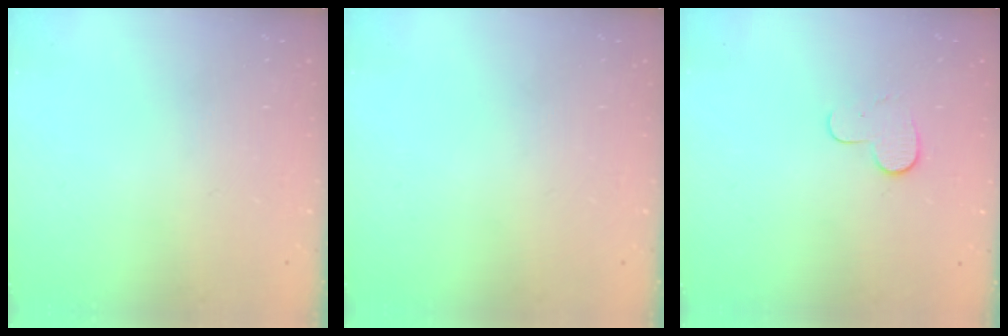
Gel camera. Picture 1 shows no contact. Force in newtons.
{"total": 0.0}
{"total": 6.3, "press": 6.3, "slide": 0.5}